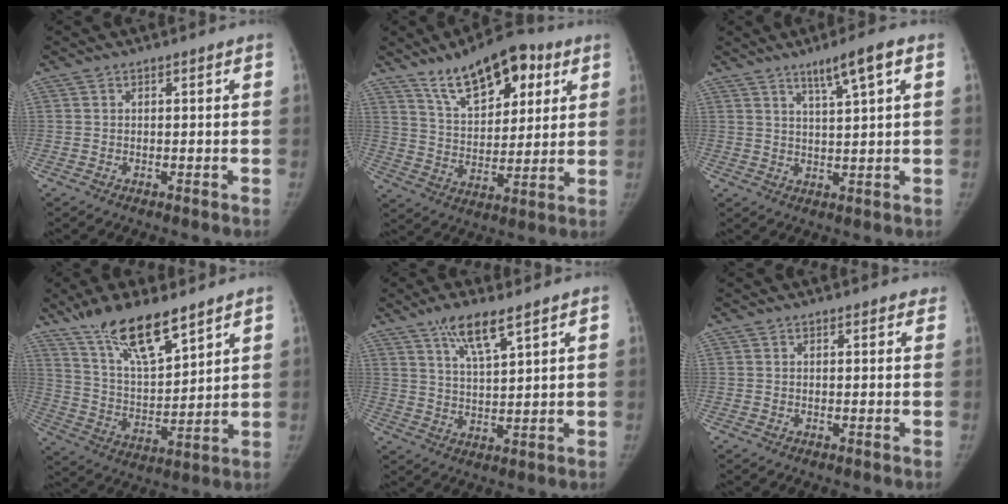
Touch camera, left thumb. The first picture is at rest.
{"total": 16.6, "force": [9.5, 8.0, 11.0], "torque": [-0.128, -0.037, 0.157]}
{"total": 6.5, "force": [3.6, 0.4, 5.4], "torque": [-0.094, -0.013, 0.063]}
{"total": 16.5, "force": [11.7, 5.1, 10.4], "torque": [-0.164, -0.059, 0.225]}
{"total": 8.0, "force": [5.2, 1.7, 5.7], "torque": [-0.104, -0.027, 0.102]}
{"total": 1.5, "force": [1.3, 0.7, 0.3], "torque": [0.012, -0.001, 0.010]}